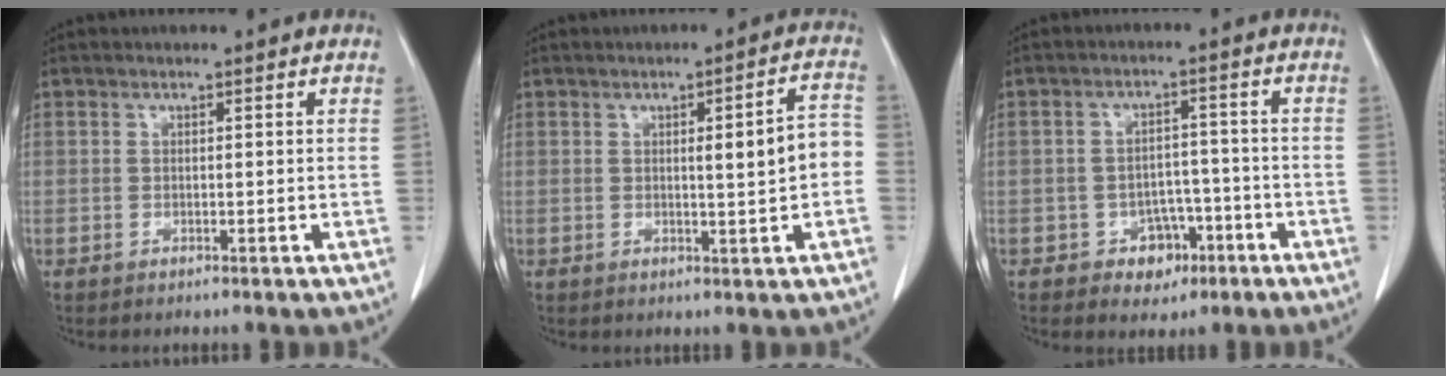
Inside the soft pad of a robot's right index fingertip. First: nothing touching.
{"total": 6.4, "force": [0.0, 0.8, 6.3], "torque": [-0.084, 0.015, 0.001]}
{"total": 5.0, "force": [-2.5, 3.9, 1.9], "torque": [-0.012, 0.014, -0.029]}